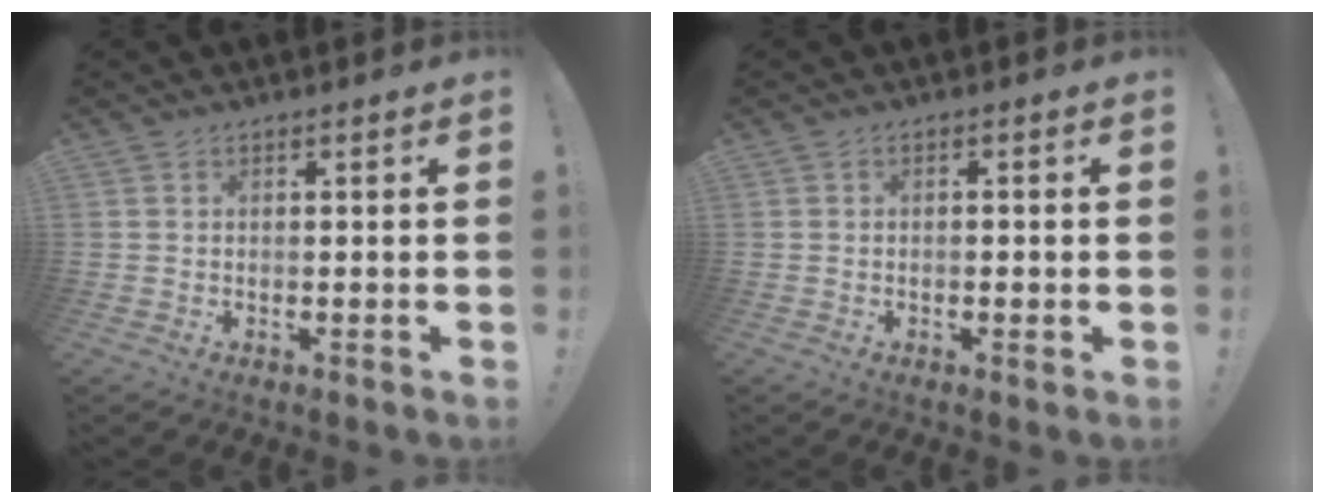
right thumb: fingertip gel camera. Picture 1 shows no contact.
{"total": 1.3, "force": [-0.4, 0.4, 1.1], "torque": [-0.010, 0.001, -0.008]}